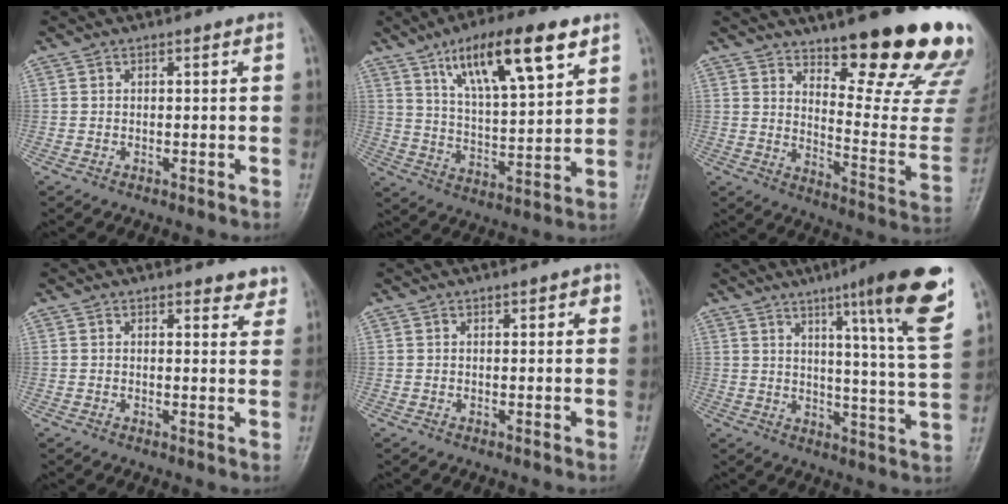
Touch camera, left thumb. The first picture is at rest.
{"total": 17.1, "force": [9.4, 5.0, 13.5], "torque": [-0.204, -0.032, 0.163]}
{"total": 22.0, "force": [15.7, 4.9, 14.6], "torque": [-0.157, -0.128, 0.219]}
{"total": 3.3, "force": [2.8, 1.4, 1.1], "torque": [0.012, -0.016, 0.027]}
{"total": 2.4, "force": [1.0, 1.1, 1.9], "torque": [-0.014, 0.000, 0.012]}
{"total": 18.0, "force": [10.0, 0.7, 15.0], "torque": [-0.192, -0.052, 0.134]}